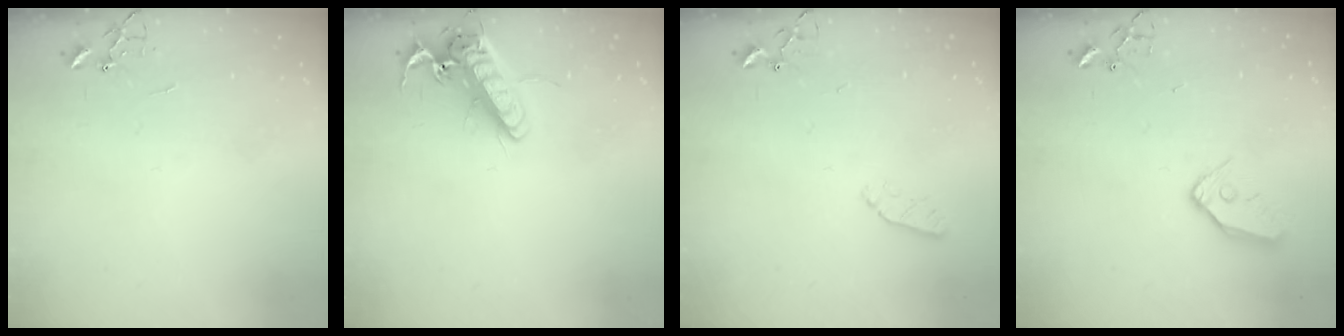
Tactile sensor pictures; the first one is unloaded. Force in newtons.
{"total": 14.6, "press": 14.4, "slide": 2.4}
{"total": 5.0, "press": 4.9, "slide": 0.9}
{"total": 10.7, "press": 10.6, "slide": 1.1}